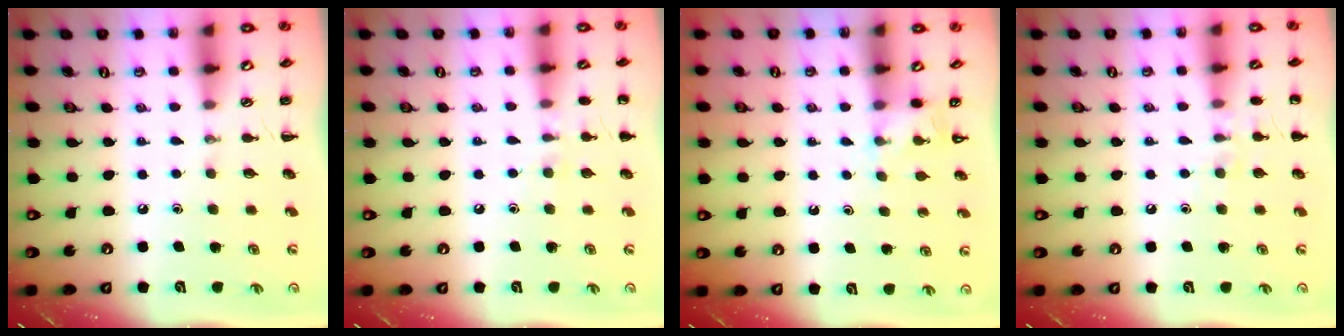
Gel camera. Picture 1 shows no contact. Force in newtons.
{"total": 5.9, "press": 5.8, "slide": 1.4}
{"total": 4.1, "press": 3.9, "slide": 1.3}
{"total": 6.6, "press": 6.4, "slide": 1.5}